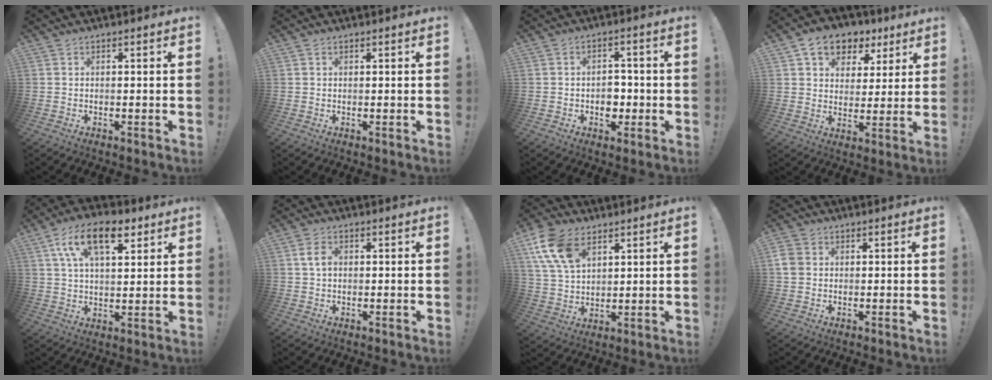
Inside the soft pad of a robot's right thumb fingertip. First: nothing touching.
{"total": 0.5, "force": [0.4, 0.4, 0.0], "torque": [0.003, -0.001, 0.007]}
{"total": 5.9, "force": [-1.2, 4.8, 3.2], "torque": [-0.033, 0.003, -0.021]}
{"total": 10.4, "force": [6.2, 7.4, 4.0], "torque": [-0.066, -0.030, 0.119]}
{"total": 15.5, "force": [7.4, 7.6, 11.4], "torque": [-0.188, -0.009, 0.131]}
{"total": 4.4, "force": [0.8, 3.0, 3.2], "torque": [-0.057, 0.010, 0.016]}
{"total": 14.0, "force": [7.2, 8.8, 8.2], "torque": [-0.158, -0.017, 0.143]}
{"total": 4.0, "force": [0.7, 3.4, 1.9], "torque": [-0.039, 0.004, 0.017]}